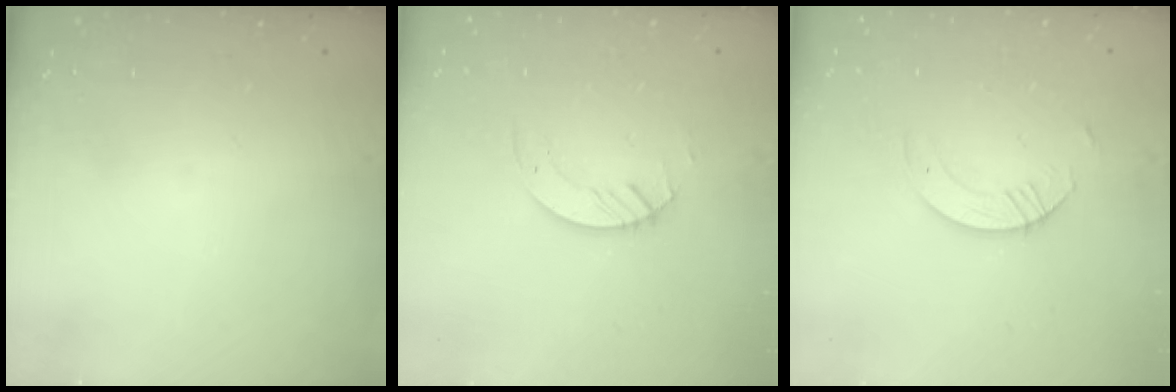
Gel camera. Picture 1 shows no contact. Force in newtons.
{"total": 2.8, "press": 2.8, "slide": 0.3}
{"total": 3.5, "press": 3.5, "slide": 0.4}